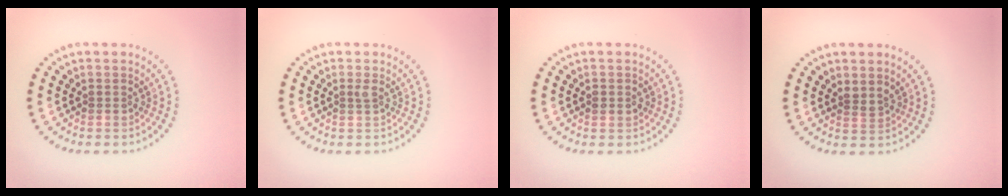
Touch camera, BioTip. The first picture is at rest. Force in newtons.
{"total": 0.7, "press": 0.6, "slide": 0.4}
{"total": 1.3, "press": 1.3, "slide": 0.1}
{"total": 1.5, "press": 1.1, "slide": 1.0}